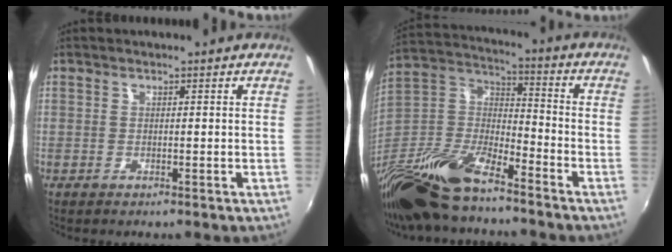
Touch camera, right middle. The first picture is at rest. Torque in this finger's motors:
{"motor_torque": [-0.06, -0.93, 0.28, 0.17]}